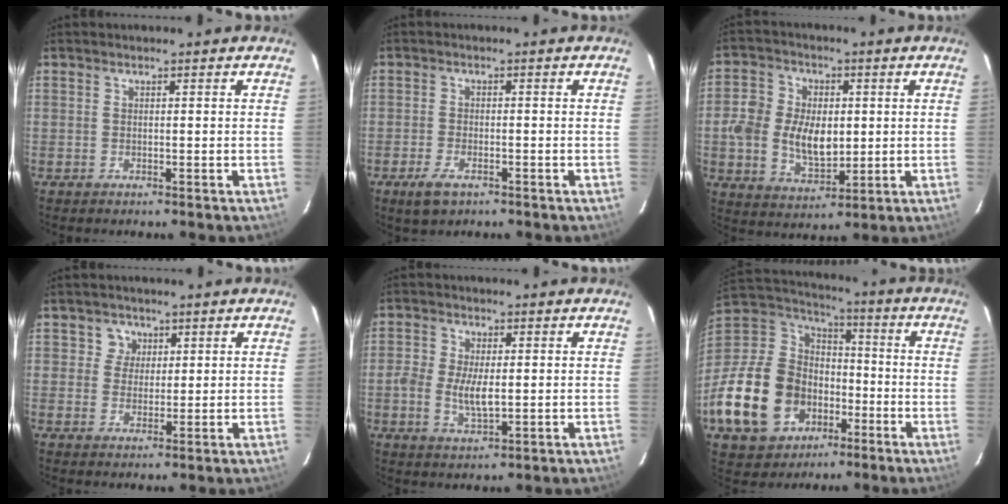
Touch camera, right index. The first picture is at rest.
{"total": 4.5, "force": [-2.7, 2.2, 2.9], "torque": [-0.073, -0.008, -0.050]}
{"total": 11.0, "force": [-0.3, 7.5, 8.0], "torque": [-0.166, 0.008, -0.003]}
{"total": 3.6, "force": [1.4, 3.3, 0.1], "torque": [0.015, 0.015, 0.021]}
{"total": 6.1, "force": [-0.7, 3.1, 5.2], "torque": [-0.110, -0.004, -0.014]}
{"total": 25.3, "force": [-10.6, 18.3, 13.9], "torque": [-0.334, 0.010, -0.165]}